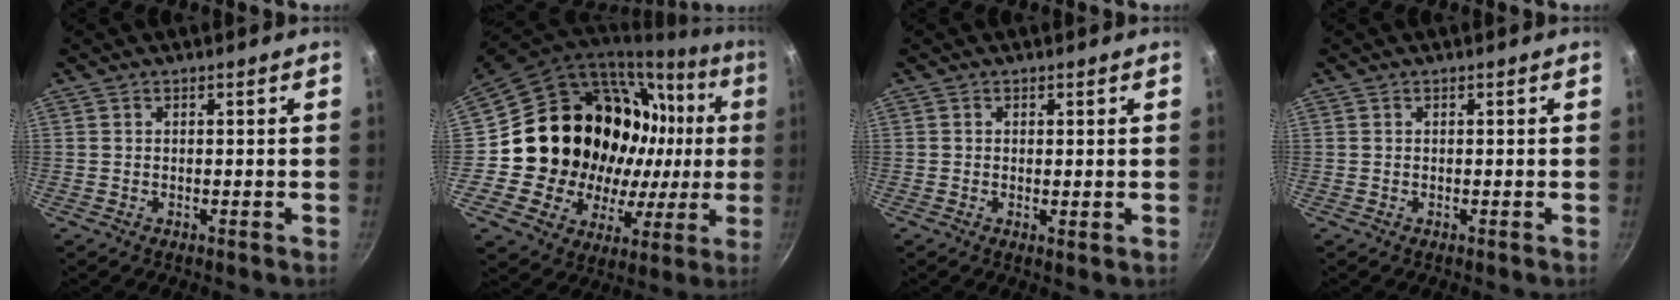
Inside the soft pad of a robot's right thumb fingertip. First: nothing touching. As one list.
[{"total": 25.3, "force": [2.4, 20.4, 14.8], "torque": [-0.209, 0.029, 0.057]}, {"total": 1.1, "force": [0.2, 0.5, 1.0], "torque": [-0.018, -0.004, 0.001]}, {"total": 0.0}]